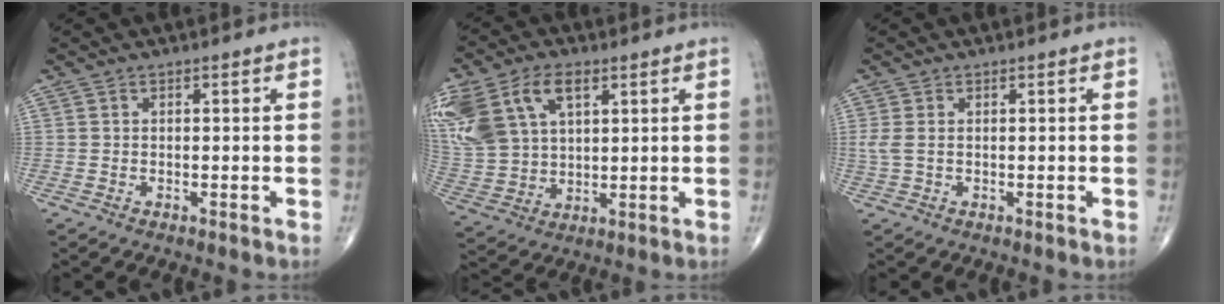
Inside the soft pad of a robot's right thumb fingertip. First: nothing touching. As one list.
[{"total": 20.1, "force": [8.5, 12.4, 13.3], "torque": [-0.309, 0.014, 0.170]}, {"total": 2.2, "force": [0.2, 1.3, 1.8], "torque": [-0.057, 0.005, 0.010]}]